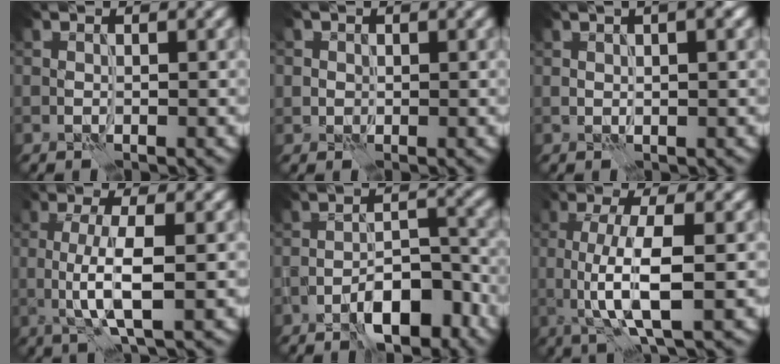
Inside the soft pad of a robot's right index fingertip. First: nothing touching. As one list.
[{"total": 1.2, "force": [0.3, 1.2, 0.1], "torque": [0.005, -0.001, 0.003]}, {"total": 3.1, "force": [1.3, 1.2, 2.5], "torque": [-0.026, 0.007, 0.012]}, {"total": 4.5, "force": [-0.5, 0.8, 4.4], "torque": [-0.086, 0.003, -0.014]}, {"total": 6.1, "force": [-4.1, 2.1, 4.0], "torque": [-0.054, 0.014, -0.064]}, {"total": 5.7, "force": [-0.3, 1.3, 5.6], "torque": [-0.108, -0.002, -0.006]}]